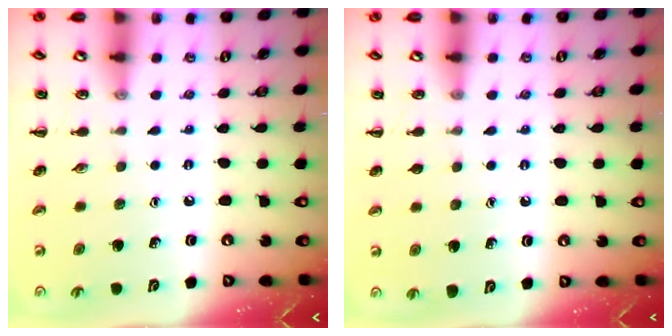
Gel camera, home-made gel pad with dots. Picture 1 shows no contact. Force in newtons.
{"total": 0.0}